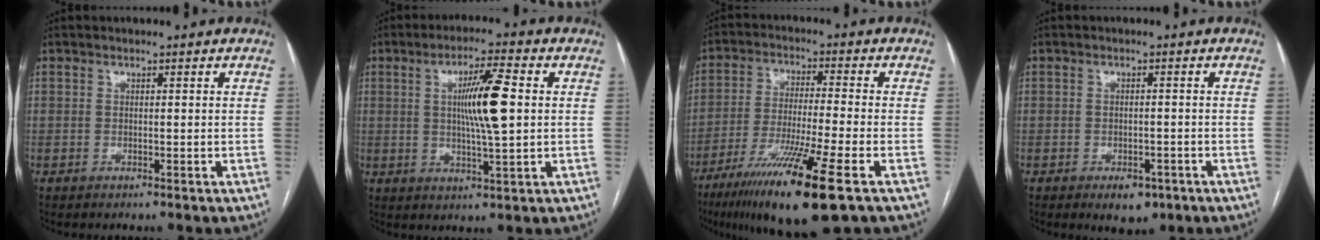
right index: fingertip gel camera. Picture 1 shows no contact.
{"total": 9.2, "force": [1.2, 0.5, 9.1], "torque": [-0.161, 0.000, 0.022]}
{"total": 15.5, "force": [-9.0, -0.2, 12.7], "torque": [-0.233, -0.044, -0.156]}
{"total": 4.1, "force": [-2.4, 2.3, 2.4], "torque": [-0.027, 0.001, -0.022]}